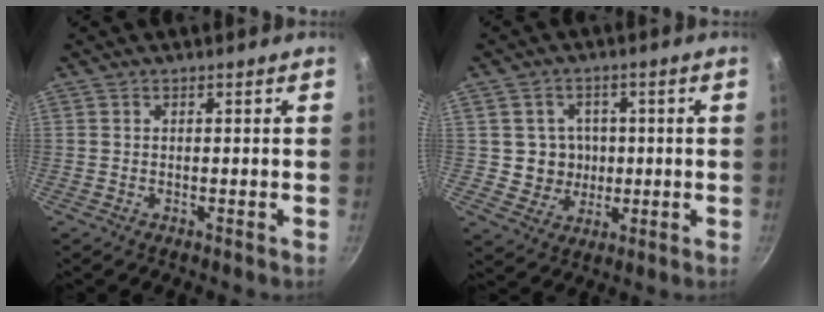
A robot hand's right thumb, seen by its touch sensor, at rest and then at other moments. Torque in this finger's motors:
{"motor_torque": [-0.63, 0.36, -0.44, 0.24, -0.01]}